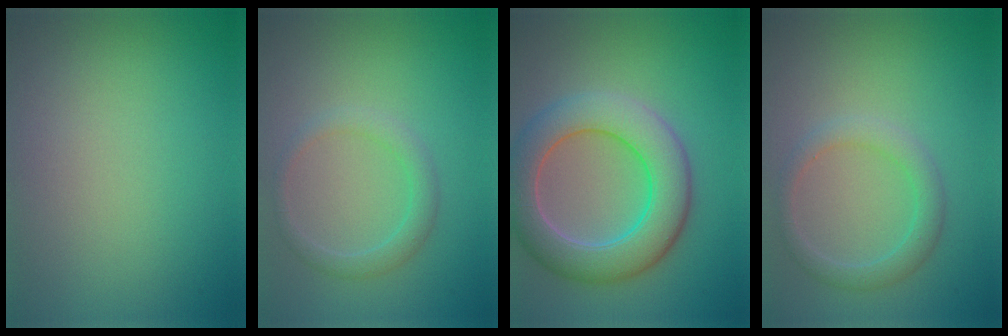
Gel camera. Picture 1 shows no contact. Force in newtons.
{"total": 1.9, "press": 1.9, "slide": 0.1}
{"total": 7.2, "press": 7.1, "slide": 0.6}
{"total": 2.2, "press": 2.2, "slide": 0.1}